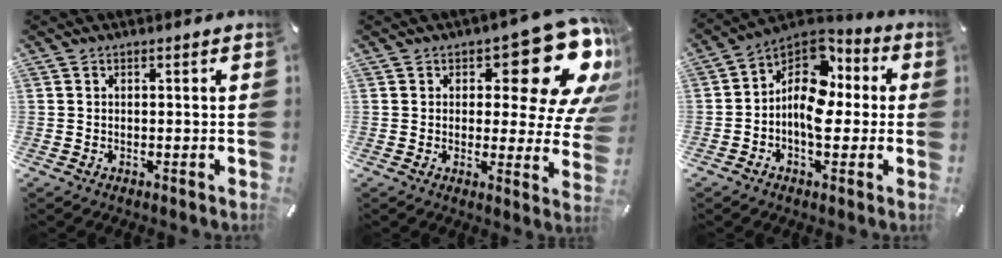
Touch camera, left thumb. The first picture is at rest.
{"total": 18.1, "force": [9.3, 7.8, 13.5], "torque": [-0.154, -0.069, 0.148]}
{"total": 12.8, "force": [0.3, 9.1, 9.0], "torque": [-0.173, -0.015, 0.002]}